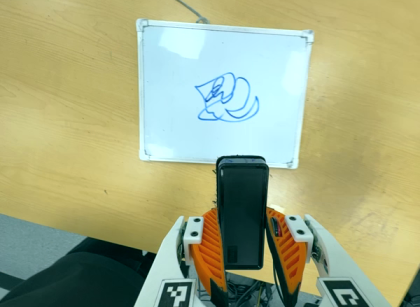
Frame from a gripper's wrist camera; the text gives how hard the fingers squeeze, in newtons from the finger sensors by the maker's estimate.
{"total": 5.5, "left": 4.0, "right": 7.0}